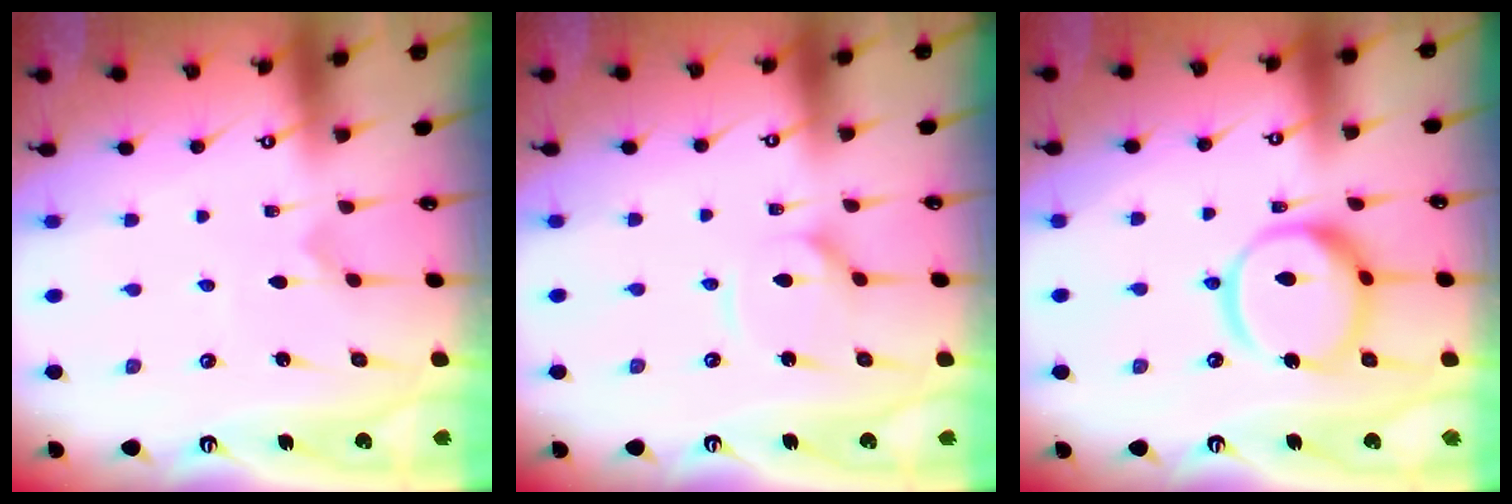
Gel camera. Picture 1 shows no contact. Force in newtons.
{"total": 3.6, "press": 3.6, "slide": 0.3}
{"total": 13.6, "press": 13.6, "slide": 0.9}